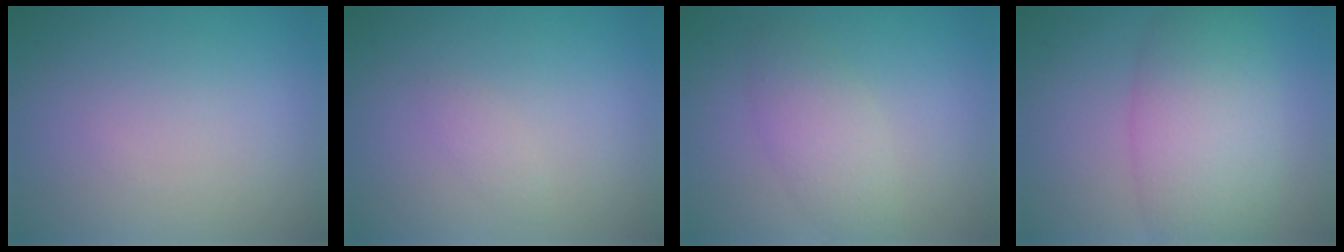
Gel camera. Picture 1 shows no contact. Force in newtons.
{"total": 0.8, "press": 0.8, "slide": 0.1}
{"total": 2.9, "press": 2.9, "slide": 0.1}
{"total": 7.3, "press": 7.3, "slide": 0.3}